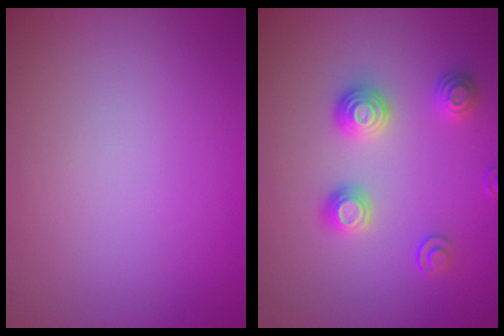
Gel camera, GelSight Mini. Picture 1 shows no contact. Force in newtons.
{"total": 2.9, "press": 2.7, "slide": 1.1}